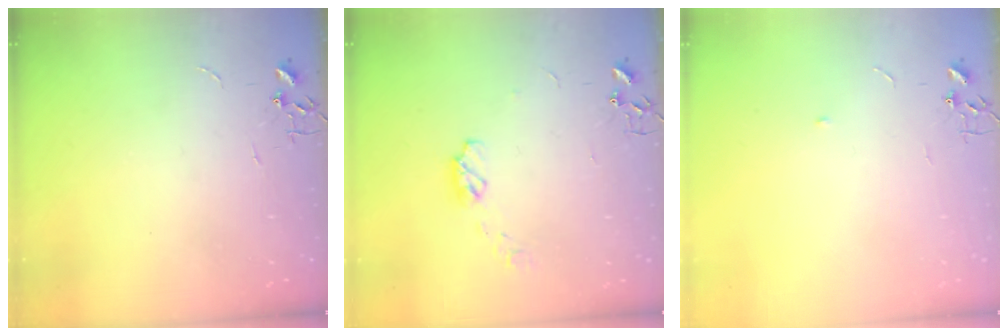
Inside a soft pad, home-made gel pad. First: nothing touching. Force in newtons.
{"total": 5.4, "press": 5.3, "slide": 0.4}
{"total": 4.0, "press": 3.9, "slide": 0.9}